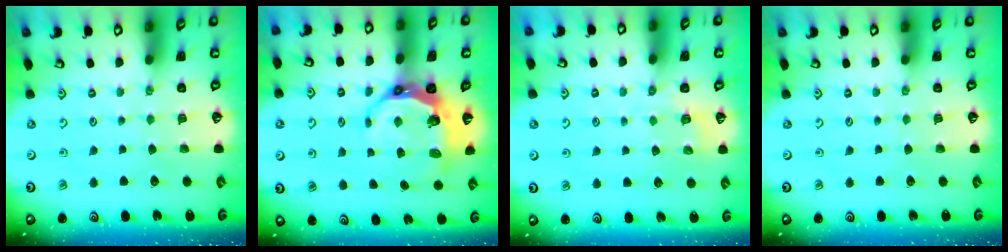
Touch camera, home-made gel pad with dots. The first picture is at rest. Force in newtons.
{"total": 9.6, "press": 8.7, "slide": 4.1}
{"total": 2.3, "press": 1.7, "slide": 1.6}
{"total": 0.0}